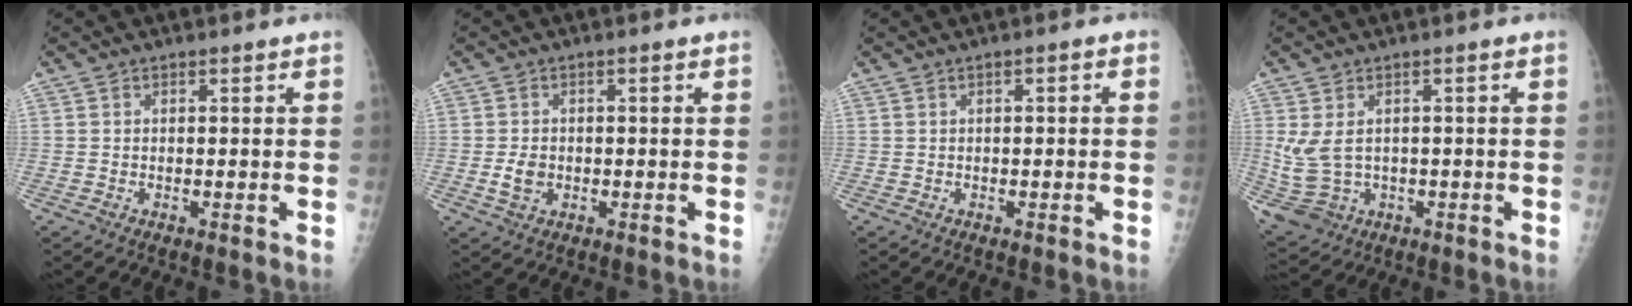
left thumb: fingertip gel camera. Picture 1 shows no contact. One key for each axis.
{"total": 3.1, "fx": -0.6, "fy": 2.3, "fz": 2.0, "tx": -0.033, "ty": 0.001, "tz": -0.008}
{"total": 1.2, "fx": 0.1, "fy": 0.5, "fz": 1.1, "tx": -0.017, "ty": 0.005, "tz": -0.001}
{"total": 7.3, "fx": 0.0, "fy": 5.6, "fz": 4.7, "tx": -0.104, "ty": -0.001, "tz": 0.023}